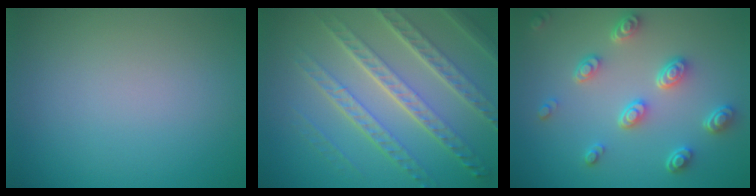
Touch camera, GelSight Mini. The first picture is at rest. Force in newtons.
{"total": 7.2, "press": 5.0, "slide": 5.1}
{"total": 4.5, "press": 3.5, "slide": 2.9}